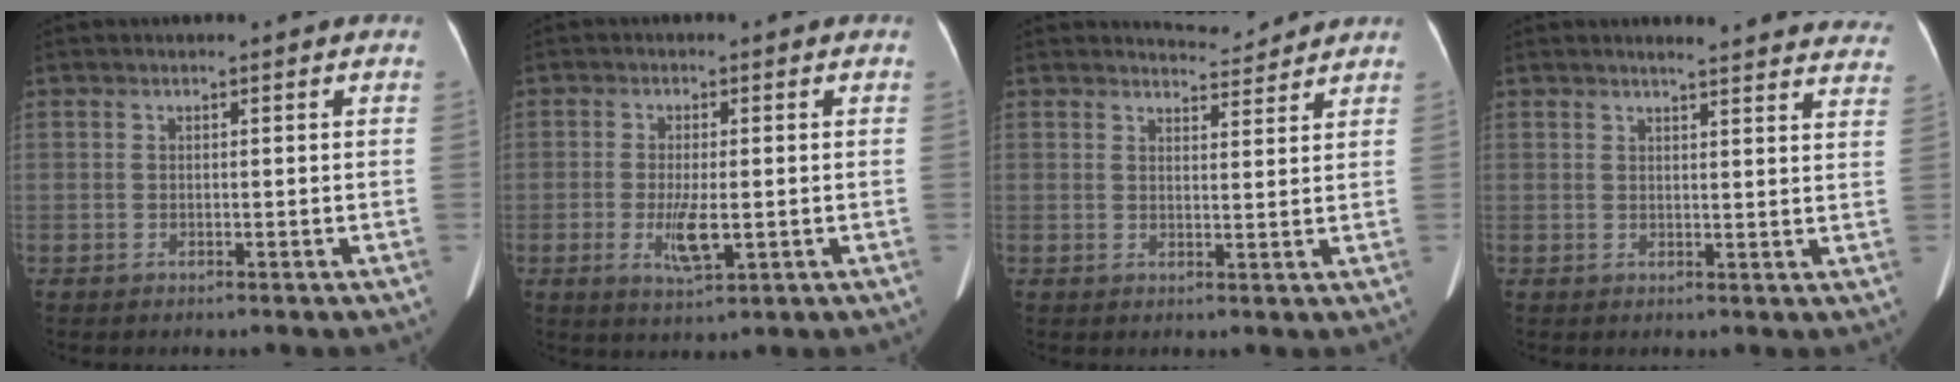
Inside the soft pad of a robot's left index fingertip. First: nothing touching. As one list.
[{"total": 4.7, "force": [-1.1, 1.3, 4.4], "torque": [-0.089, -0.011, -0.014]}, {"total": 3.8, "force": [3.8, 0.1, -0.4], "torque": [-0.007, -0.003, 0.056]}, {"total": 17.6, "force": [16.9, 1.7, 4.7], "torque": [-0.037, -0.055, 0.172]}]